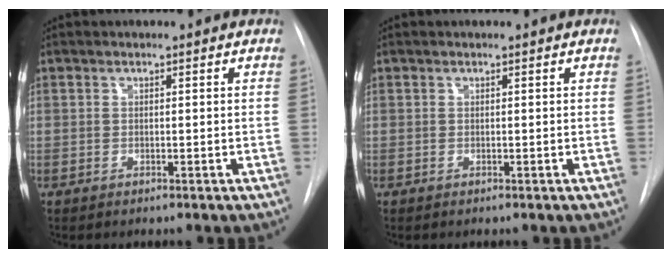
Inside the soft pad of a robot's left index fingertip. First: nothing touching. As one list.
[{"total": 0.0}]